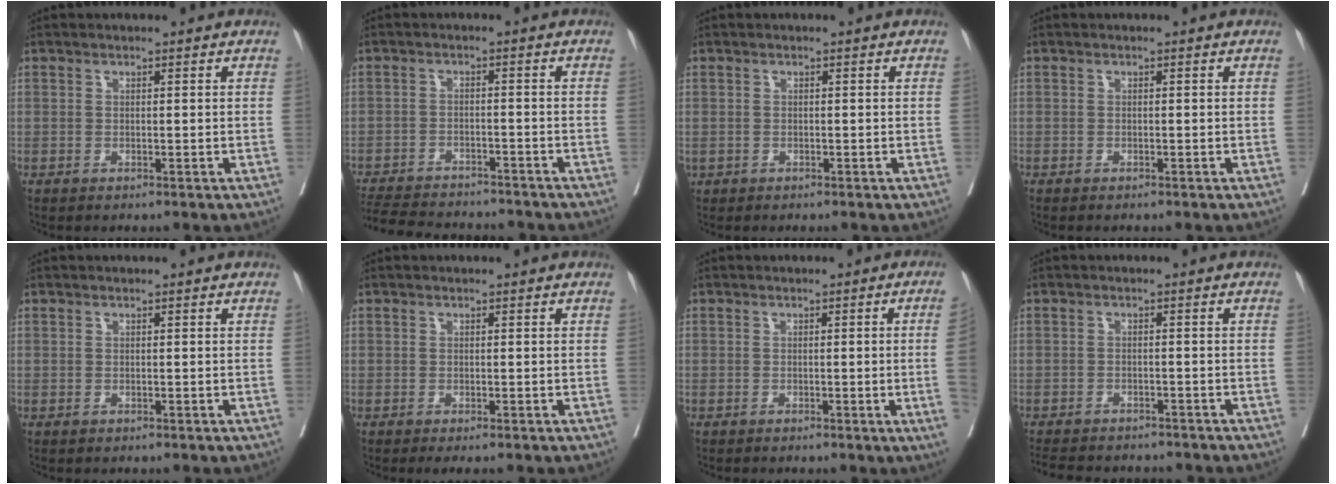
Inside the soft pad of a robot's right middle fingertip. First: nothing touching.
{"total": 14.3, "force": [-13.1, 2.9, 4.9], "torque": [-0.111, -0.012, -0.184]}
{"total": 0.0}
{"total": 0.6, "force": [-0.6, 0.1, 0.3], "torque": [-0.011, -0.003, -0.009]}
{"total": 0.0}
{"total": 0.8, "force": [-0.7, 0.1, 0.3], "torque": [-0.006, -0.004, -0.009]}
{"total": 5.1, "force": [-0.7, -2.1, 4.6], "torque": [-0.053, -0.012, -0.008]}
{"total": 11.9, "force": [-10.7, 3.4, 4.1], "torque": [-0.086, -0.007, -0.138]}